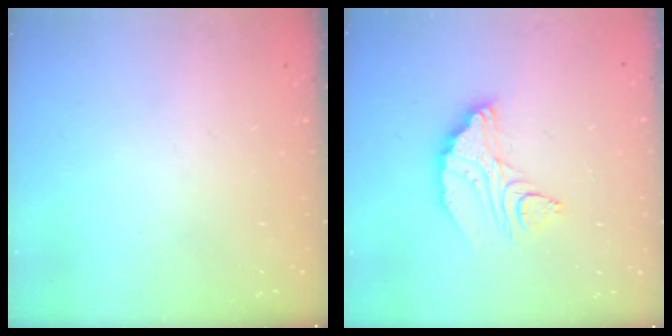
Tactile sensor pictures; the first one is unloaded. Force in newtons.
{"total": 10.8, "press": 10.8, "slide": 0.9}